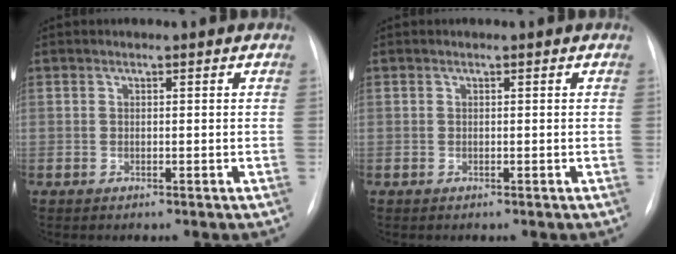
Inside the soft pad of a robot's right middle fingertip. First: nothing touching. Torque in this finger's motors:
{"motor_torque": [0.15, -0.11, 0.03, 0.02]}